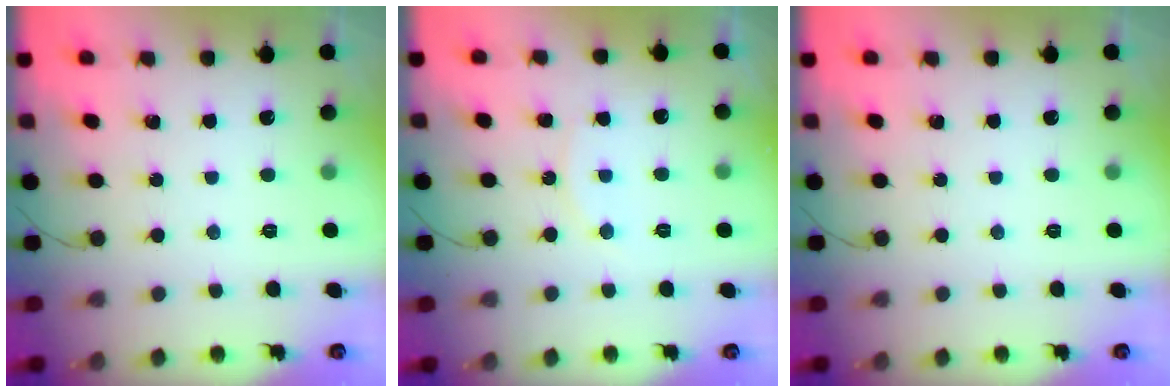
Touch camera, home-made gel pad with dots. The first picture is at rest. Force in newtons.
{"total": 5.8, "press": 5.8, "slide": 0.1}
{"total": 0.0}